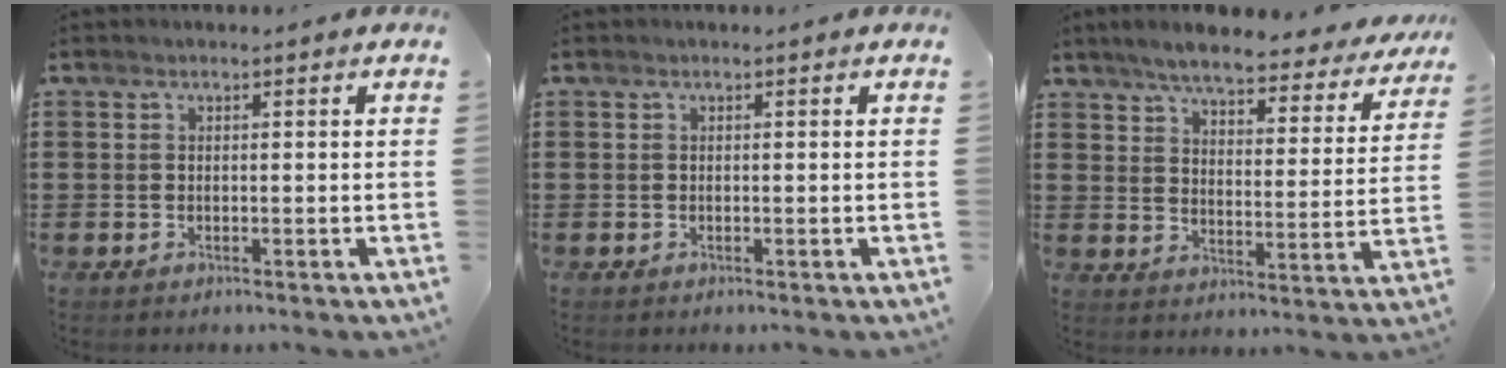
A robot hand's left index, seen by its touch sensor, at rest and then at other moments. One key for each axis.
{"total": 0.0}
{"total": 5.9, "fx": 5.4, "fy": 0.7, "fz": 2.1, "tx": -0.067, "ty": -0.032, "tz": 0.091}